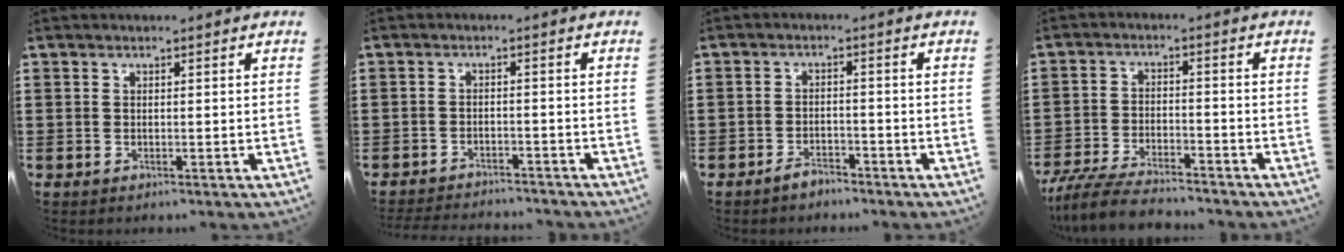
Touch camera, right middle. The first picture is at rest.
{"total": 2.7, "force": [-2.7, 0.2, -0.1], "torque": [-0.004, -0.001, -0.057]}
{"total": 2.4, "force": [-2.2, 0.8, 0.4], "torque": [-0.012, 0.003, -0.044]}
{"total": 6.5, "force": [-6.0, 0.9, 2.4], "torque": [-0.053, 0.001, -0.116]}